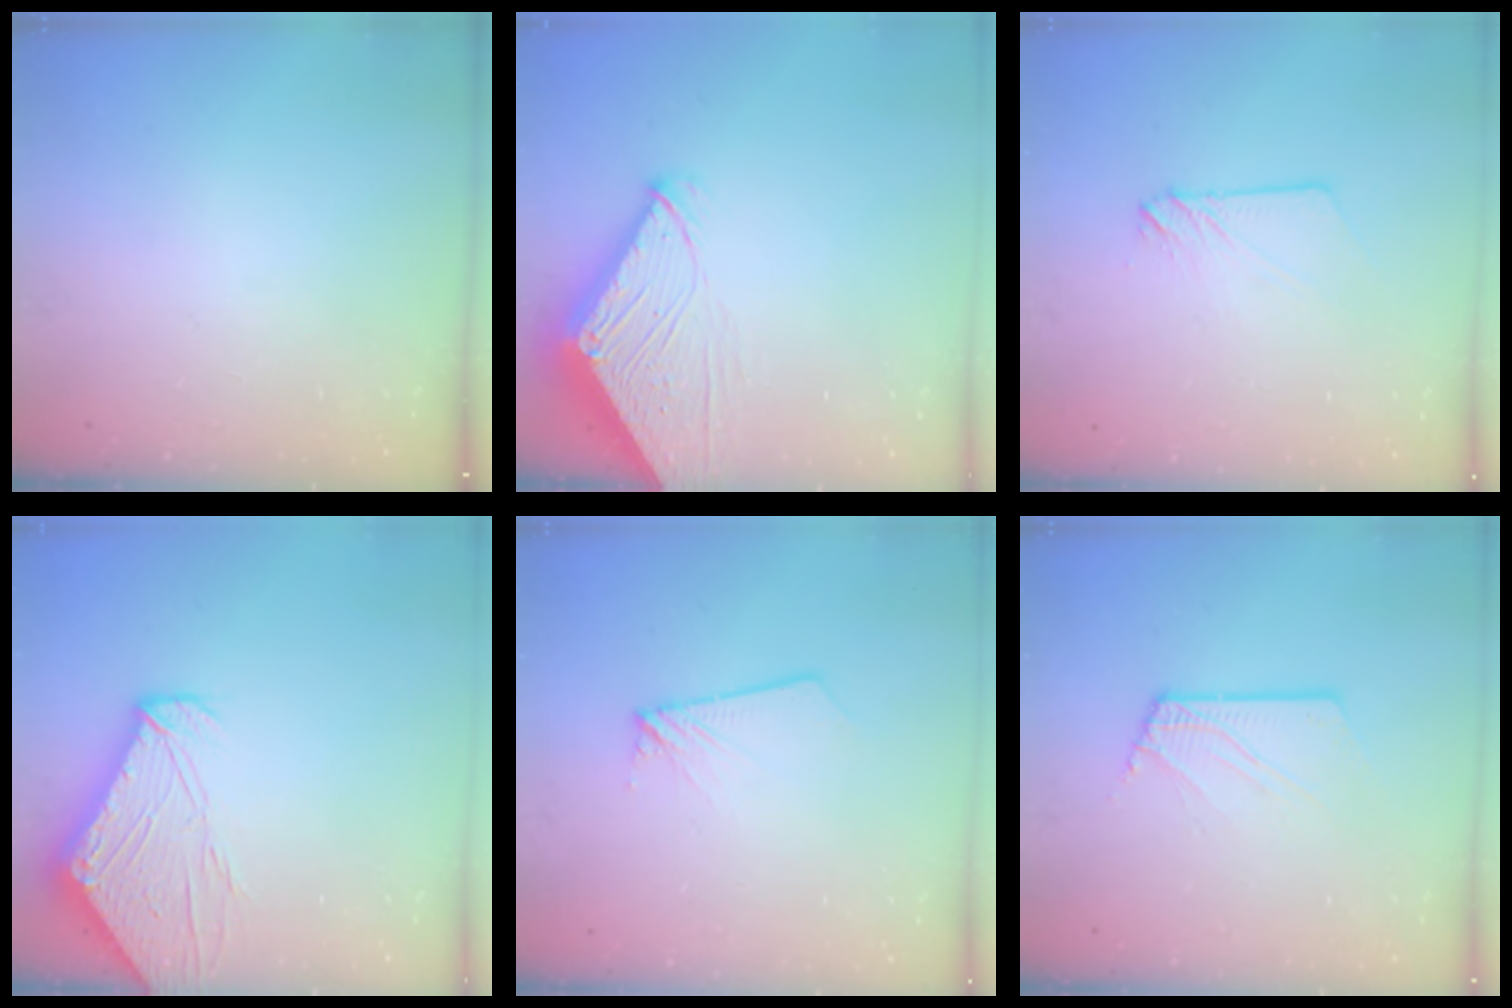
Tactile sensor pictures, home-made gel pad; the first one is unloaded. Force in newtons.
{"total": 7.1, "press": 7.1, "slide": 0.8}
{"total": 4.1, "press": 4.1, "slide": 0.4}
{"total": 12.8, "press": 12.7, "slide": 1.6}
{"total": 1.9, "press": 1.9, "slide": 0.1}
{"total": 2.5, "press": 2.5, "slide": 0.3}